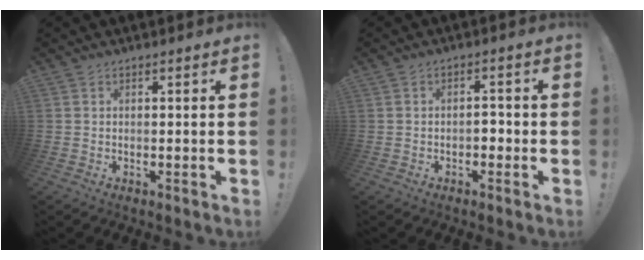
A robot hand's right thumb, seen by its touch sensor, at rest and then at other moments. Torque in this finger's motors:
{"motor_torque": [0.08, 0.12, 0.24, -0.28, 0.01]}